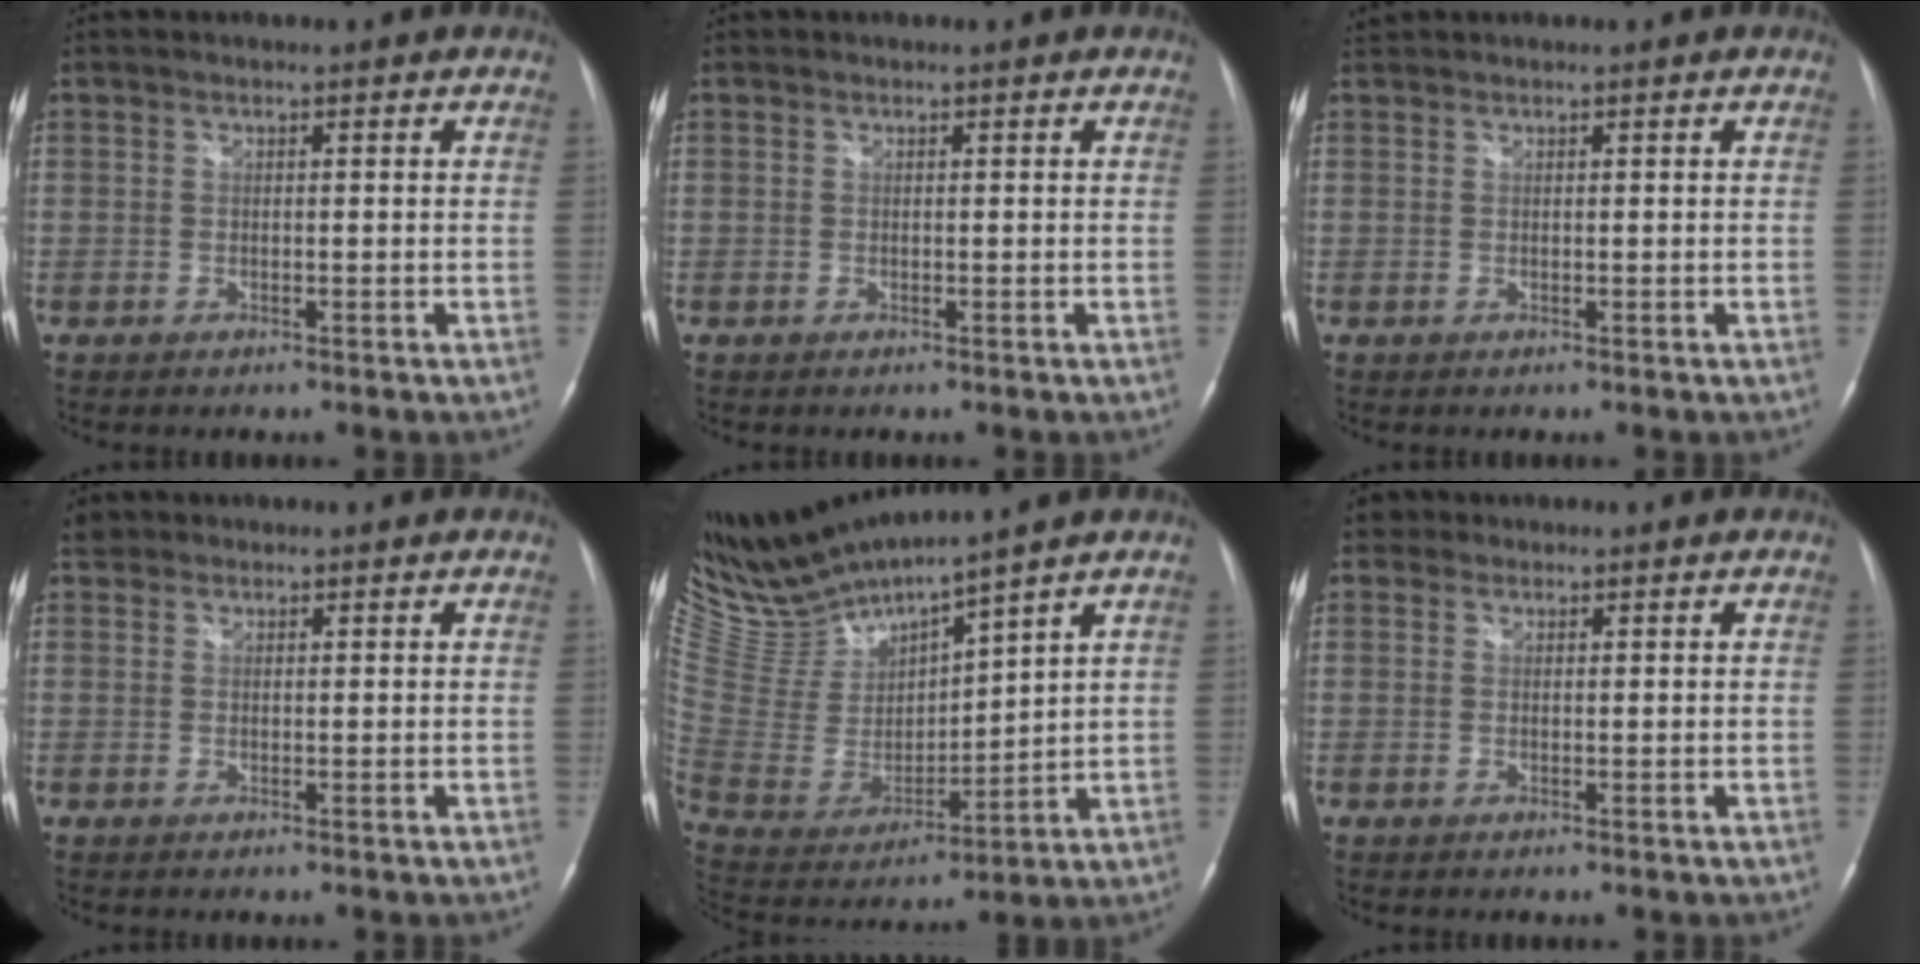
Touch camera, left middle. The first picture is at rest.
{"total": 0.0}
{"total": 0.8, "force": [0.7, 0.0, -0.1], "torque": [-0.010, 0.015, 0.020]}
{"total": 1.8, "force": [1.3, 1.2, 0.1], "torque": [0.001, 0.014, 0.021]}
{"total": 12.6, "force": [12.1, -0.8, 3.2], "torque": [-0.087, -0.010, 0.261]}
{"total": 1.7, "force": [1.1, 1.3, 0.1], "torque": [0.004, 0.011, 0.016]}